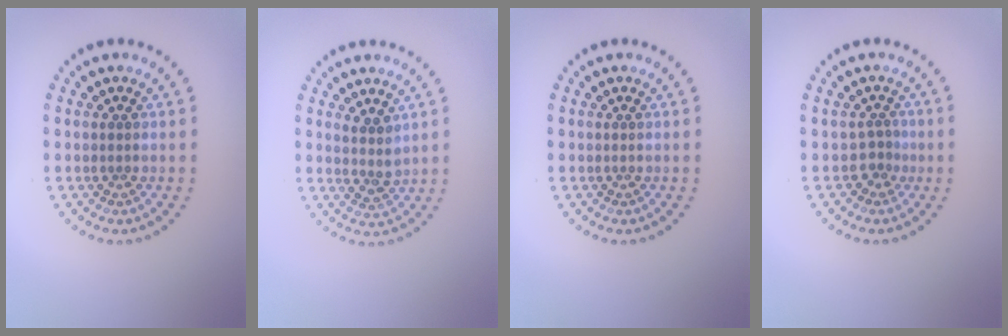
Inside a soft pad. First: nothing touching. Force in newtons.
{"total": 2.0, "press": 1.6, "slide": 1.2}
{"total": 0.0}
{"total": 1.4, "press": 1.0, "slide": 1.0}